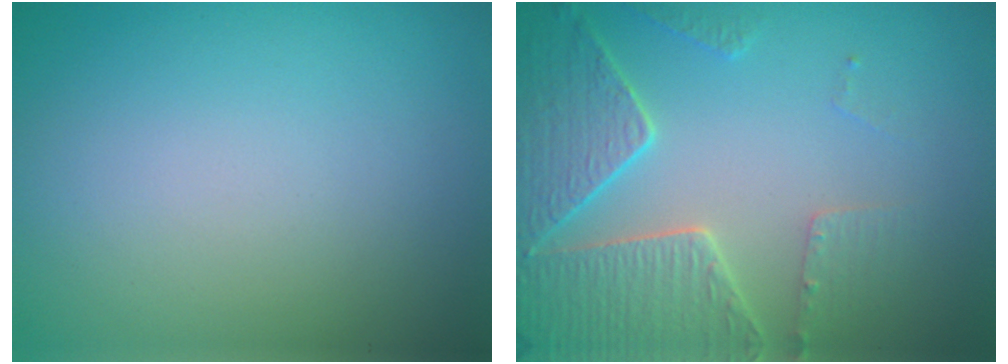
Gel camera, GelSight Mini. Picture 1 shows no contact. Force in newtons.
{"total": 5.7, "press": 4.9, "slide": 3.0}